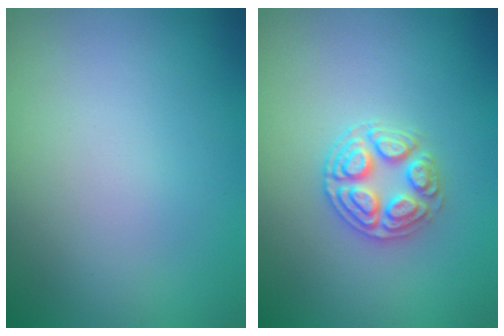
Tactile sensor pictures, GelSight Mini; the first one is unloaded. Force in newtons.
{"total": 2.8, "press": 2.7, "slide": 0.9}